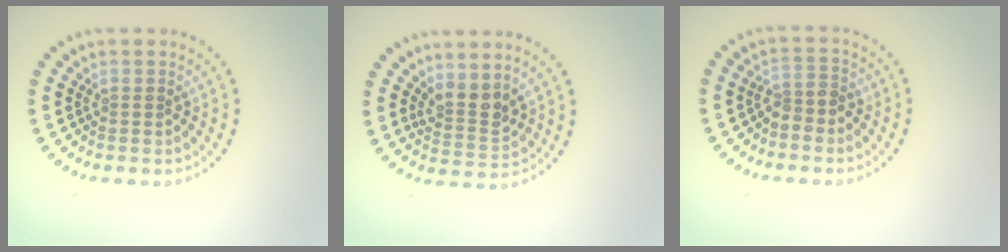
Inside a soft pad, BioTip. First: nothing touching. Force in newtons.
{"total": 2.5, "press": 1.9, "slide": 1.7}
{"total": 2.0, "press": 1.6, "slide": 1.3}